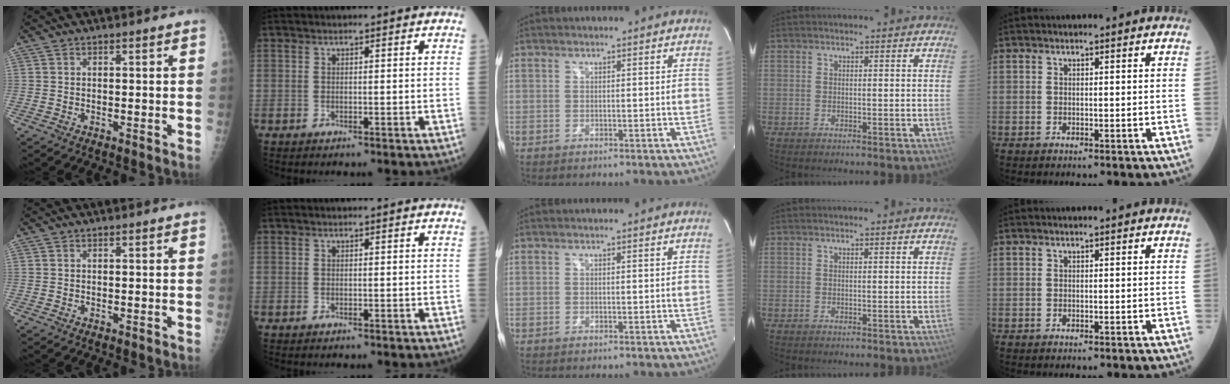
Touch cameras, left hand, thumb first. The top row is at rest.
{}